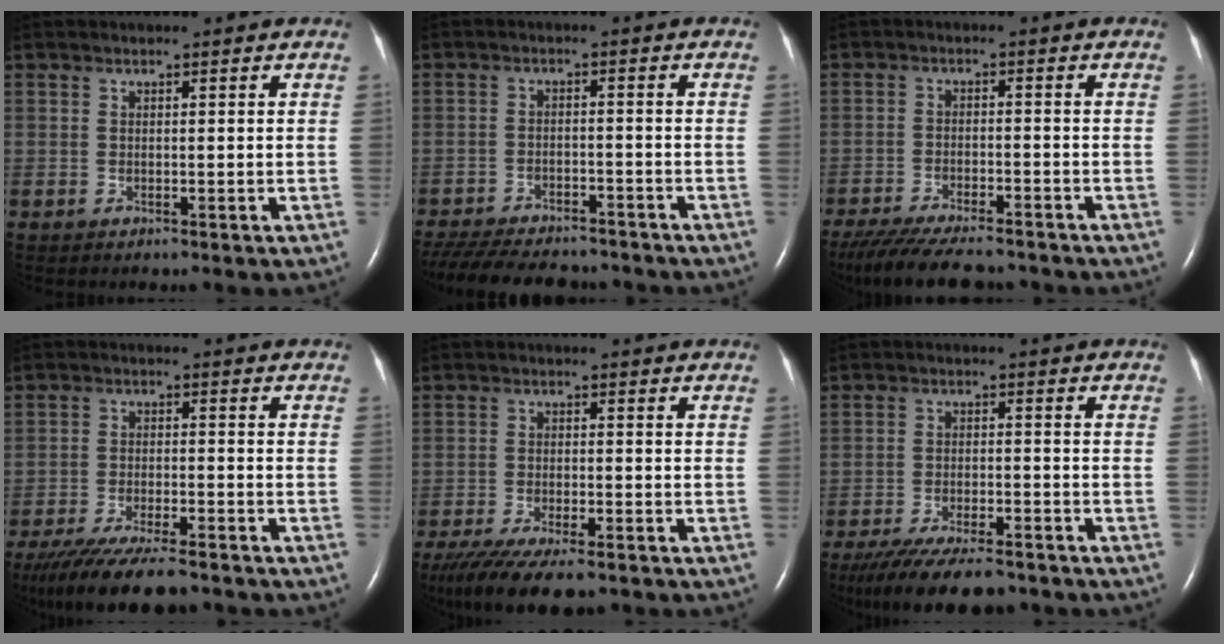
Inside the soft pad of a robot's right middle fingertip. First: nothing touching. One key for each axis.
{"total": 17.1, "fx": -14.9, "fy": 4.9, "fz": 6.9, "tx": -0.174, "ty": -0.022, "tz": -0.211}
{"total": 13.9, "fx": -12.1, "fy": 2.6, "fz": 6.3, "tx": -0.124, "ty": -0.025, "tz": -0.181}
{"total": 14.3, "fx": -12.0, "fy": 2.2, "fz": 7.5, "tx": -0.143, "ty": -0.038, "tz": -0.190}
{"total": 13.7, "fx": -10.6, "fy": 3.4, "fz": 8.0, "tx": -0.161, "ty": -0.031, "tz": -0.167}
{"total": 14.1, "fx": -11.8, "fy": 3.0, "fz": 7.1, "tx": -0.136, "ty": -0.028, "tz": -0.181}